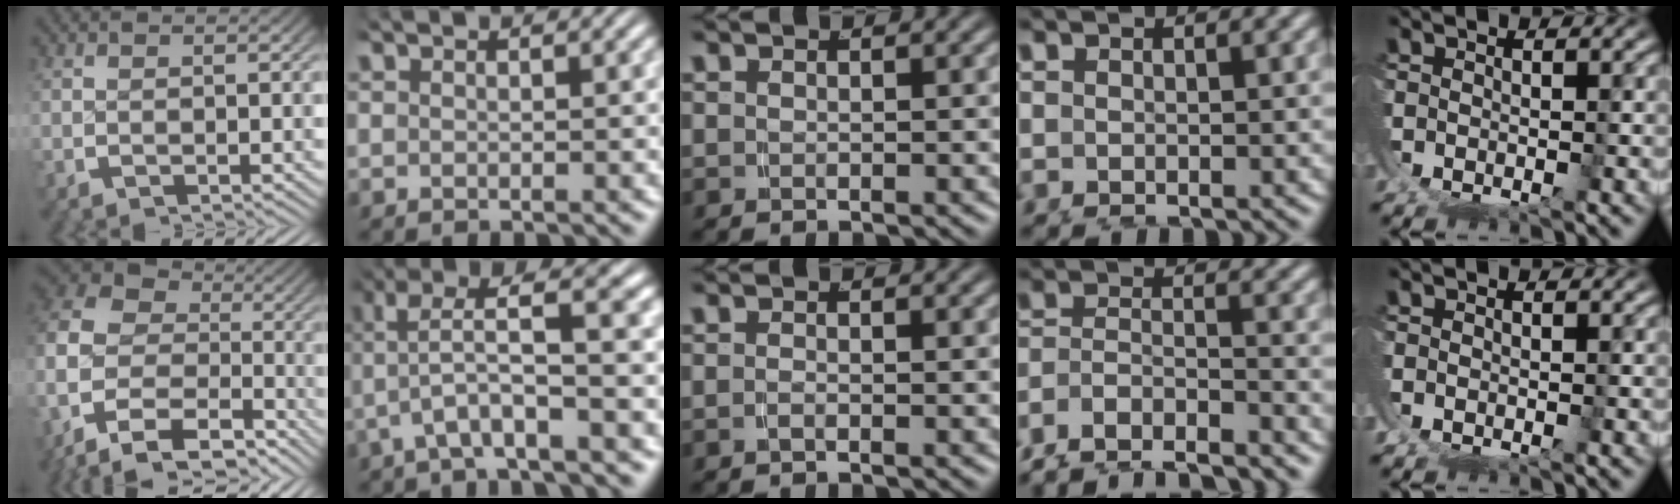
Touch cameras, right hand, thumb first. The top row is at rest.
{"thumb": {"total": 16.2, "force": [-5.1, 11.9, 9.7], "torque": [-0.223, -0.060, -0.067]}, "index": {"total": 6.5, "force": [1.1, 2.2, 6.1], "torque": [-0.098, 0.013, 0.012]}, "middle": {"total": 0.5, "force": [-0.5, -0.1, 0.2], "torque": [-0.002, 0.001, -0.014]}, "ring": {"total": 10.3, "force": [-7.2, 6.6, 3.3], "torque": [-0.082, -0.043, -0.120]}, "little": {"total": 1.5, "force": [-0.3, 1.4, 0.5], "torque": [-0.020, -0.001, -0.008]}}